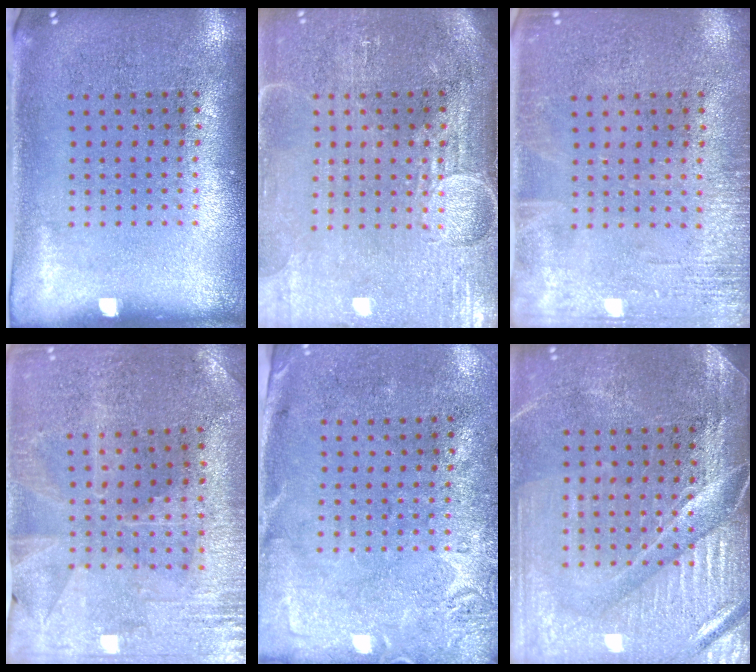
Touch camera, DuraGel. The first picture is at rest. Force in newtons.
{"total": 4.1, "press": 3.7, "slide": 1.9}
{"total": 2.2, "press": 2.2, "slide": 0.3}
{"total": 0.9, "press": 0.8, "slide": 0.3}
{"total": 2.8, "press": 2.2, "slide": 1.8}
{"total": 4.4, "press": 3.9, "slide": 1.9}